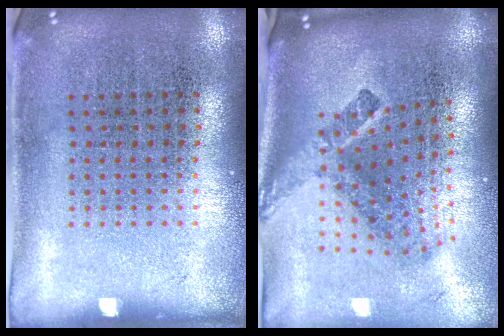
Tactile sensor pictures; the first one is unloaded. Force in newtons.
{"total": 2.6, "press": 1.6, "slide": 2.0}